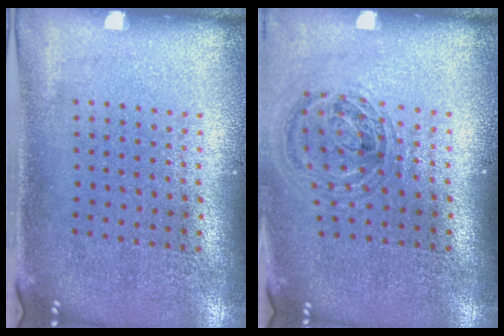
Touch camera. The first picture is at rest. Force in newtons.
{"total": 1.1, "press": 1.0, "slide": 0.3}